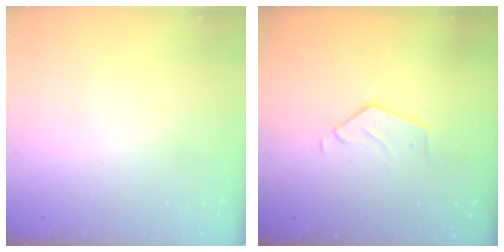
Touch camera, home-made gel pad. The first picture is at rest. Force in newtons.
{"total": 3.2, "press": 3.2, "slide": 0.2}